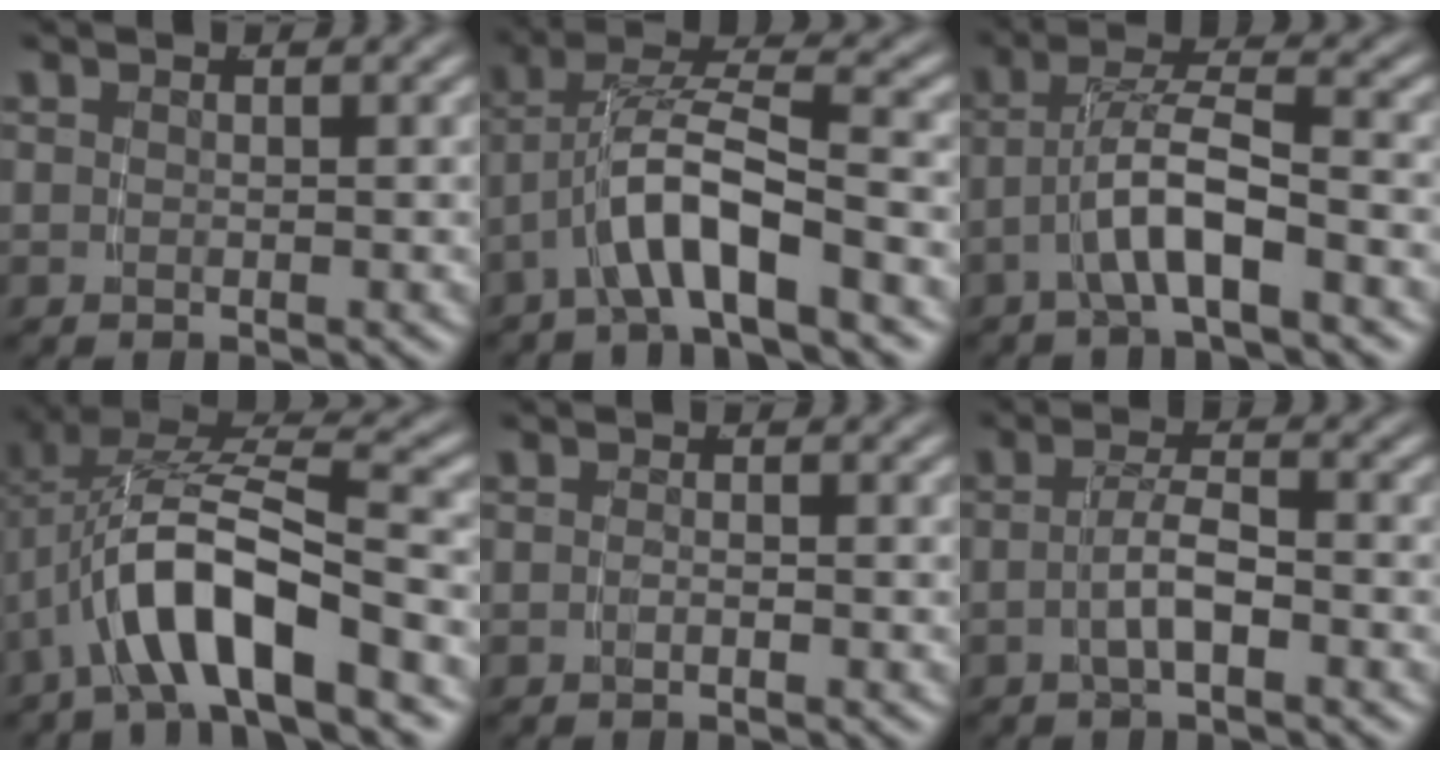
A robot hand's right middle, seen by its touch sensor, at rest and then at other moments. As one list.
[{"total": 5.1, "force": [-1.0, 2.3, 4.4], "torque": [-0.096, -0.003, -0.015]}, {"total": 4.5, "force": [-1.5, 1.4, 4.0], "torque": [-0.075, 0.002, -0.024]}, {"total": 7.7, "force": [-1.2, 3.8, 6.6], "torque": [-0.142, -0.016, -0.009]}, {"total": 0.9, "force": [-0.8, -0.4, 0.3], "torque": [-0.008, -0.002, -0.013]}, {"total": 2.8, "force": [-1.5, 0.3, 2.3], "torque": [-0.041, 0.001, -0.024]}]